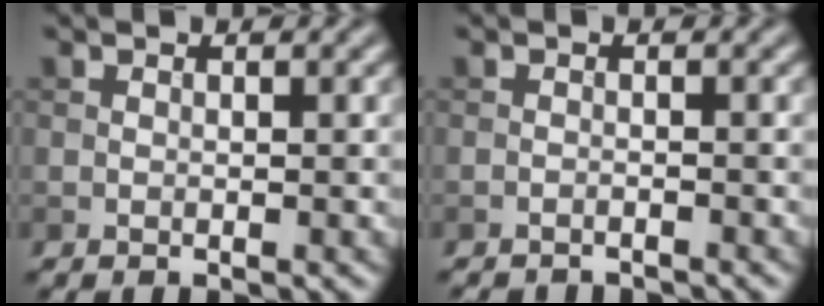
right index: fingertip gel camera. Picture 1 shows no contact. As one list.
[{"total": 2.4, "force": [-2.4, 0.2, 0.4], "torque": [-0.008, -0.008, -0.038]}]